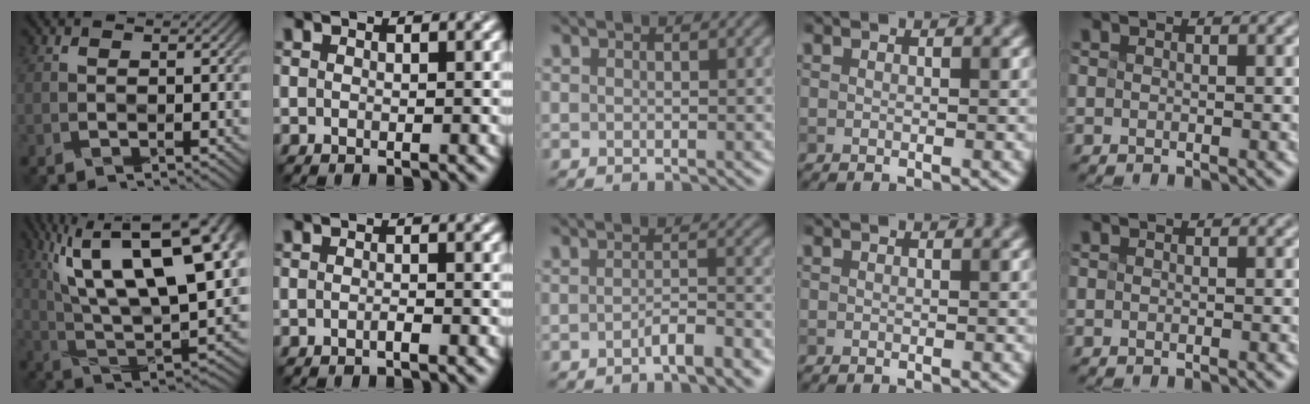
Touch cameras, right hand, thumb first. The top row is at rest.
{"thumb": {"total": 21.1, "force": [9.3, 7.8, 17.2], "torque": [-0.284, 0.051, 0.157]}, "index": {"total": 1.2, "force": [-1.0, 0.2, 0.7], "torque": [-0.006, 0.005, -0.012]}, "middle": {"total": 2.8, "force": [-1.7, 0.6, 2.1], "torque": [-0.034, 0.008, -0.033]}}